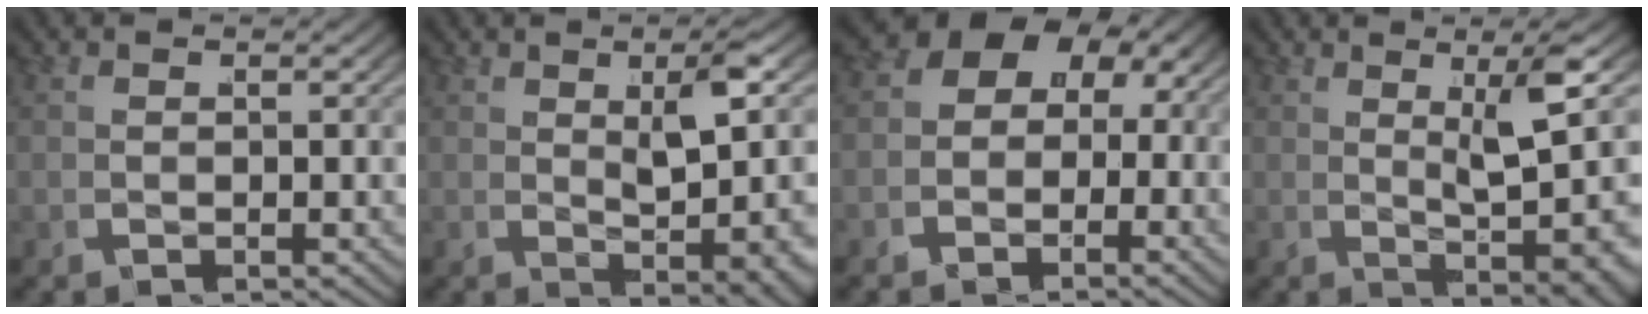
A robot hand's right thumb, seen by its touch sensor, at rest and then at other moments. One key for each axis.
{"total": 5.2, "fx": 1.0, "fy": 1.4, "fz": 5.0, "tx": -0.076, "ty": -0.002, "tz": 0.020}
{"total": 6.1, "fx": -0.1, "fy": 5.2, "fz": 3.3, "tx": -0.068, "ty": -0.002, "tz": -0.010}
{"total": 7.3, "fx": 1.6, "fy": 1.9, "fz": 6.8, "tx": -0.099, "ty": 0.000, "tz": 0.023}